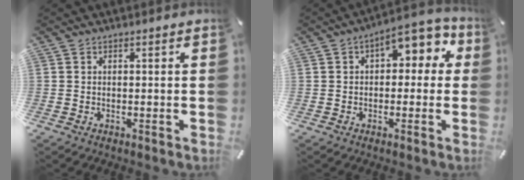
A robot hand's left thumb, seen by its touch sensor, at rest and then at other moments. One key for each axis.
{"total": 7.8, "fx": 2.9, "fy": 4.5, "fz": 5.6, "tx": -0.076, "ty": -0.013, "tz": 0.043}